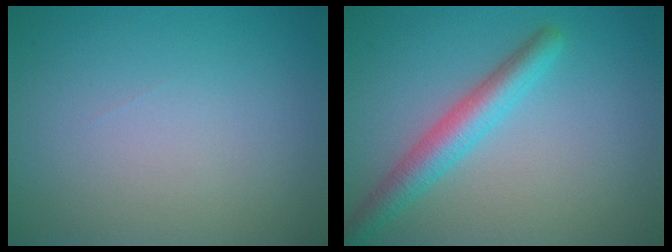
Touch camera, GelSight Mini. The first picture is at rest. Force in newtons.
{"total": 3.8, "press": 3.8, "slide": 0.1}